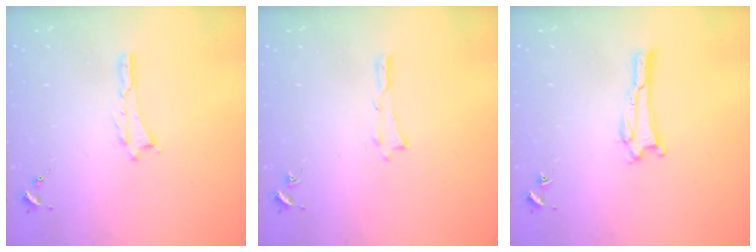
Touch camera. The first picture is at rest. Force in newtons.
{"total": 0.0}
{"total": 1.3, "press": 1.3, "slide": 0.4}